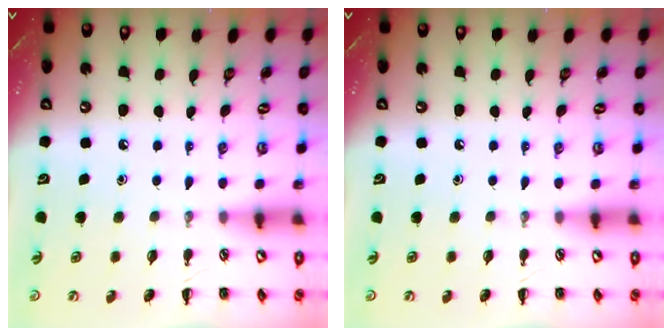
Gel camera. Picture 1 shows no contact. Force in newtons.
{"total": 0.0}